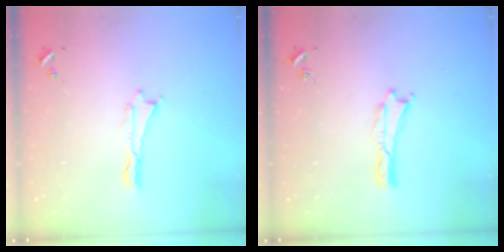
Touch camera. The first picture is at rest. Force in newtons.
{"total": 0.0}